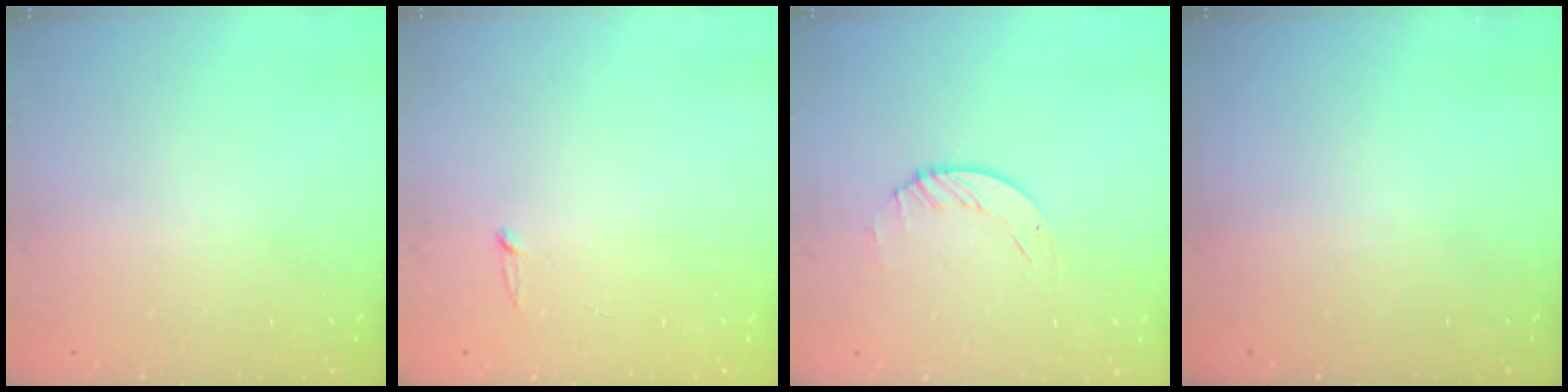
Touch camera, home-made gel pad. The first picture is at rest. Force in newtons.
{"total": 2.5, "press": 2.5, "slide": 0.2}
{"total": 1.9, "press": 1.9, "slide": 0.2}
{"total": 0.0}